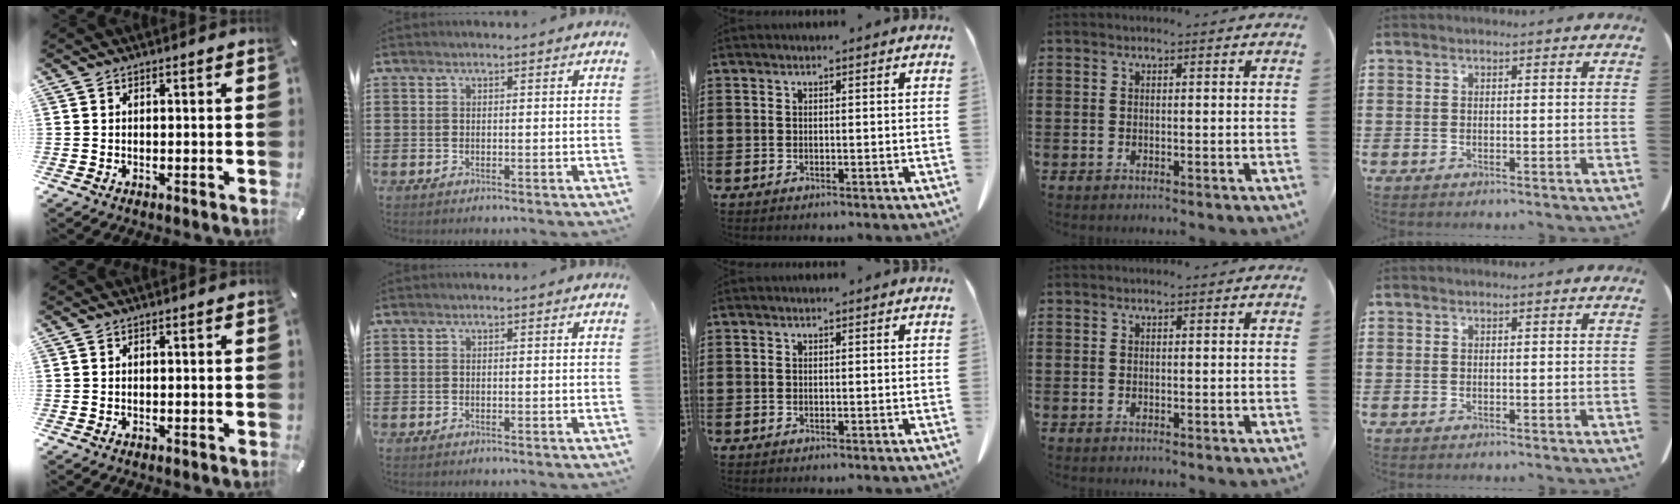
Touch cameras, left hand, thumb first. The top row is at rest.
{}